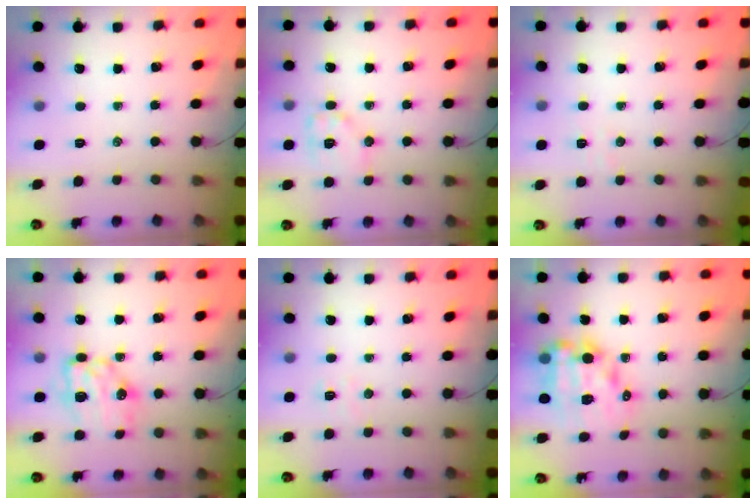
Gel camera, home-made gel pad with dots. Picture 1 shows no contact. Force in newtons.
{"total": 9.0, "press": 9.0, "slide": 0.3}
{"total": 4.1, "press": 4.0, "slide": 0.7}
{"total": 9.6, "press": 9.4, "slide": 1.8}
{"total": 4.0, "press": 3.9, "slide": 1.0}
{"total": 13.1, "press": 12.7, "slide": 3.2}